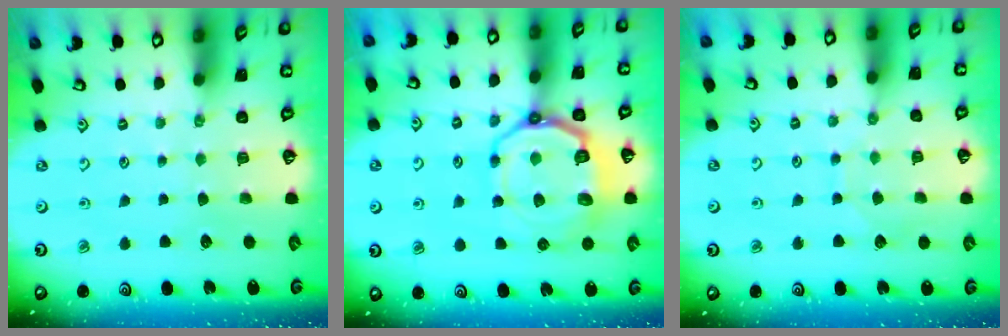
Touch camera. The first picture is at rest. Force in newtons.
{"total": 14.4, "press": 14.1, "slide": 3.0}
{"total": 6.2, "press": 6.2, "slide": 0.2}